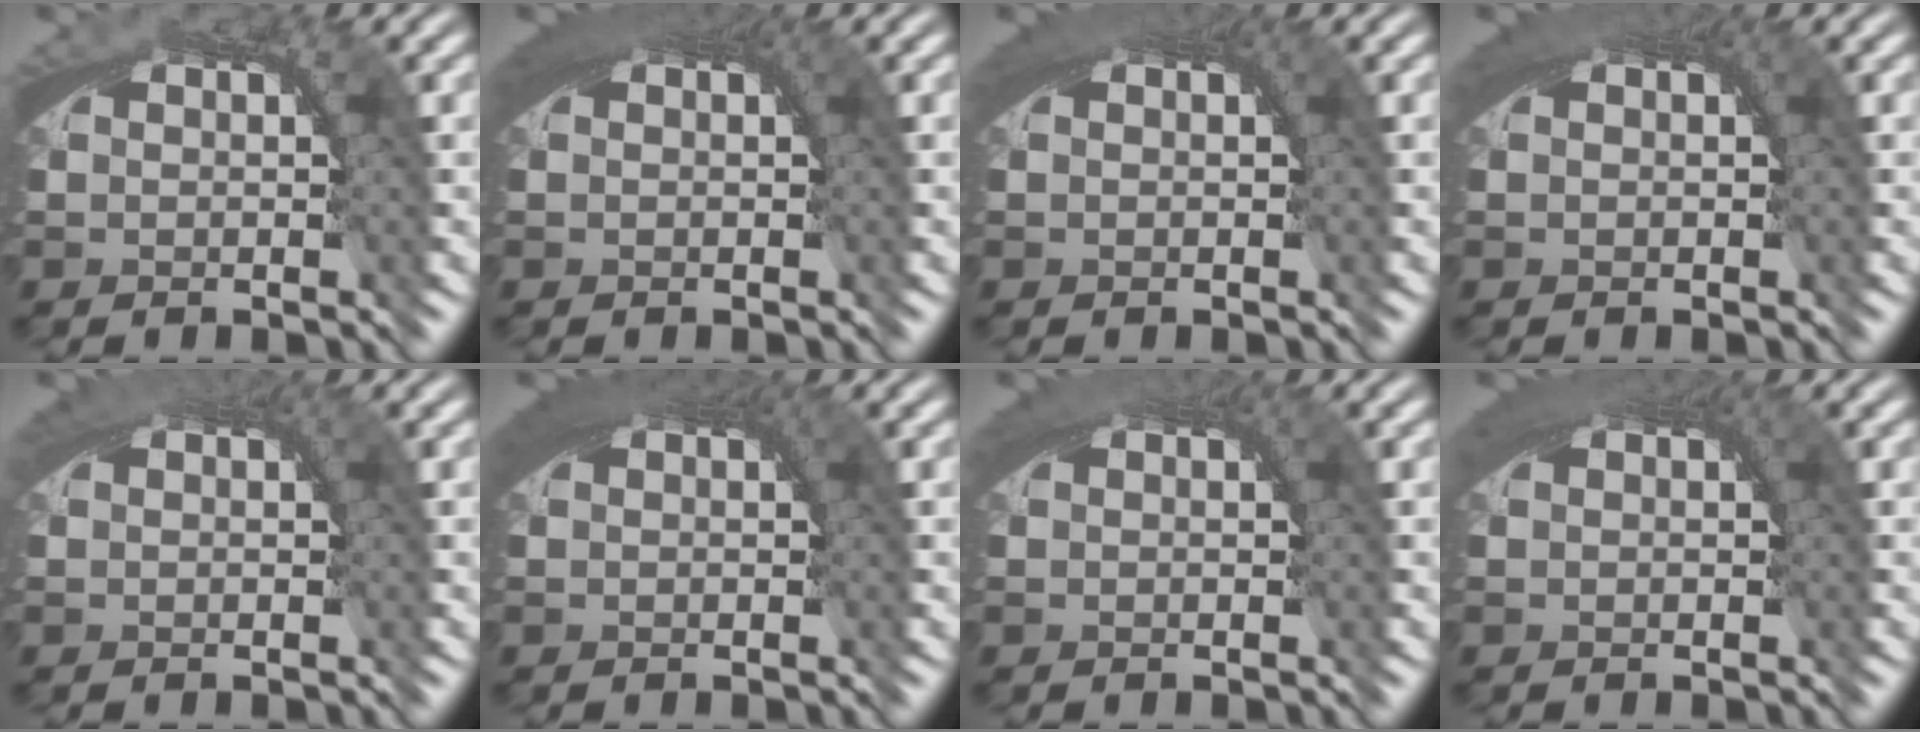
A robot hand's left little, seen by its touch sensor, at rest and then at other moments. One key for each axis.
{"total": 3.0, "fx": 0.8, "fy": 1.6, "fz": 2.4, "tx": -0.039, "ty": -0.006, "tz": 0.013}
{"total": 2.6, "fx": 0.7, "fy": 1.4, "fz": 2.0, "tx": -0.033, "ty": -0.005, "tz": 0.011}
{"total": 2.5, "fx": 0.7, "fy": 1.5, "fz": 2.0, "tx": -0.032, "ty": -0.005, "tz": 0.011}
{"total": 1.5, "fx": 0.5, "fy": 0.9, "fz": 1.1, "tx": -0.018, "ty": -0.006, "tz": 0.009}
{"total": 3.7, "fx": 1.0, "fy": 1.9, "fz": 3.0, "tx": -0.047, "ty": -0.006, "tz": 0.018}
{"total": 2.4, "fx": 0.6, "fy": 1.4, "fz": 1.9, "tx": -0.030, "ty": -0.004, "tz": 0.010}
{"total": 2.7, "fx": 0.7, "fy": 1.4, "fz": 2.1, "tx": -0.035, "ty": -0.006, "tz": 0.013}